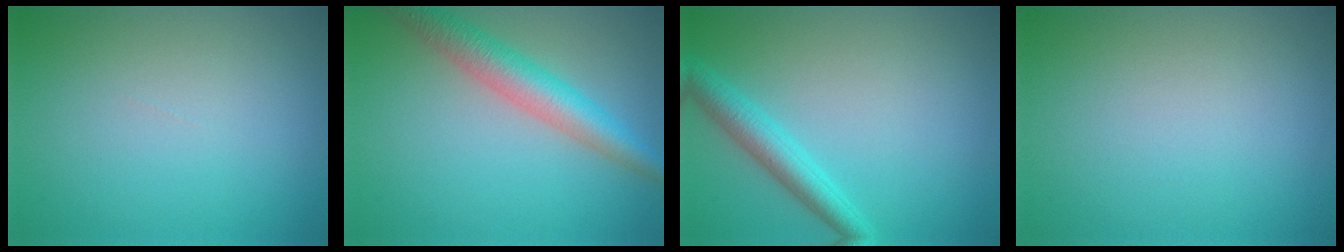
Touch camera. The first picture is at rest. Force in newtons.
{"total": 4.9, "press": 4.9, "slide": 0.2}
{"total": 3.1, "press": 3.1, "slide": 0.1}
{"total": 0.0}